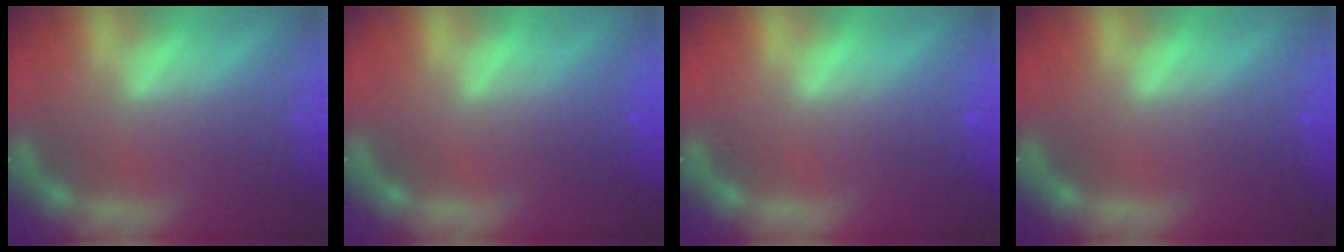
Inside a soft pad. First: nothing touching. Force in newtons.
{"total": 1.9}
{"total": 1.5}
{"total": 1.0}